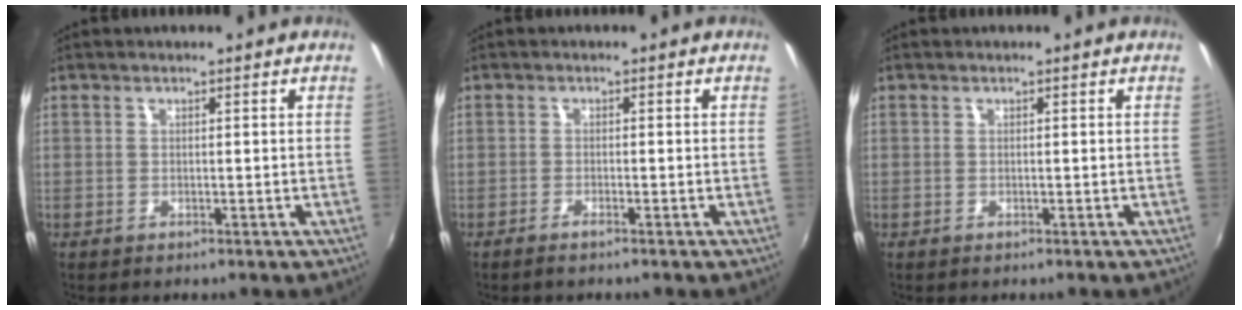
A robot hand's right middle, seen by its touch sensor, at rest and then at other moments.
{"total": 1.4, "force": [-1.1, -0.1, 0.8], "torque": [-0.023, -0.002, -0.026]}
{"total": 0.0}